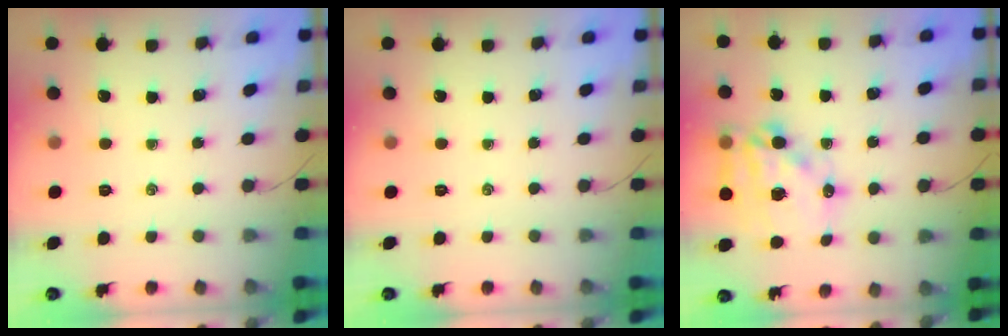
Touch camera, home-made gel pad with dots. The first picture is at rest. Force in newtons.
{"total": 0.0}
{"total": 17.6, "press": 17.1, "slide": 3.9}